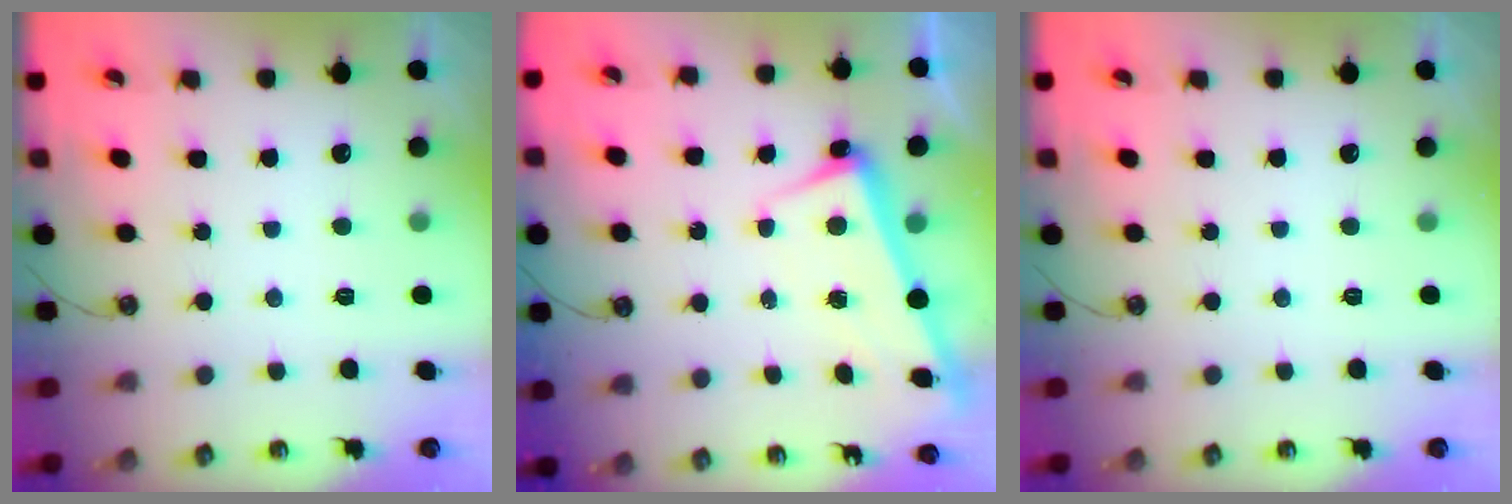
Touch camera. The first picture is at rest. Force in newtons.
{"total": 2.4, "press": 2.4, "slide": 0.5}
{"total": 0.0}